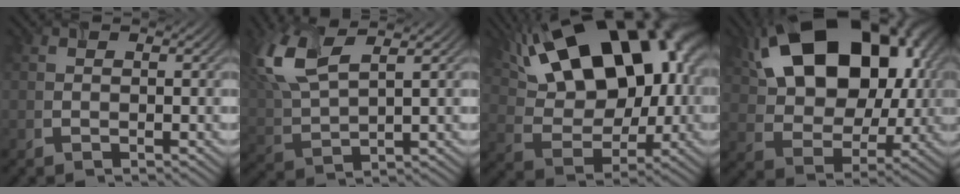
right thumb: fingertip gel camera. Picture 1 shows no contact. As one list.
[{"total": 10.3, "force": [5.2, 3.7, 8.1], "torque": [-0.219, 0.014, 0.108]}, {"total": 20.9, "force": [9.0, 11.6, 14.9], "torque": [-0.260, 0.057, 0.135]}, {"total": 21.2, "force": [7.5, 13.8, 14.3], "torque": [-0.263, 0.048, 0.133]}]